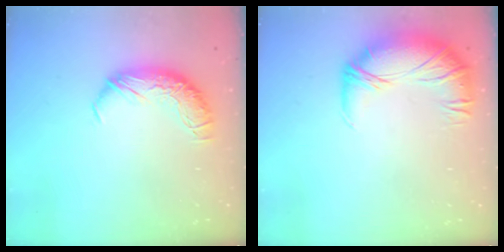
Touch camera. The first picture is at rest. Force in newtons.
{"total": 2.8, "press": 1.4, "slide": 2.5}